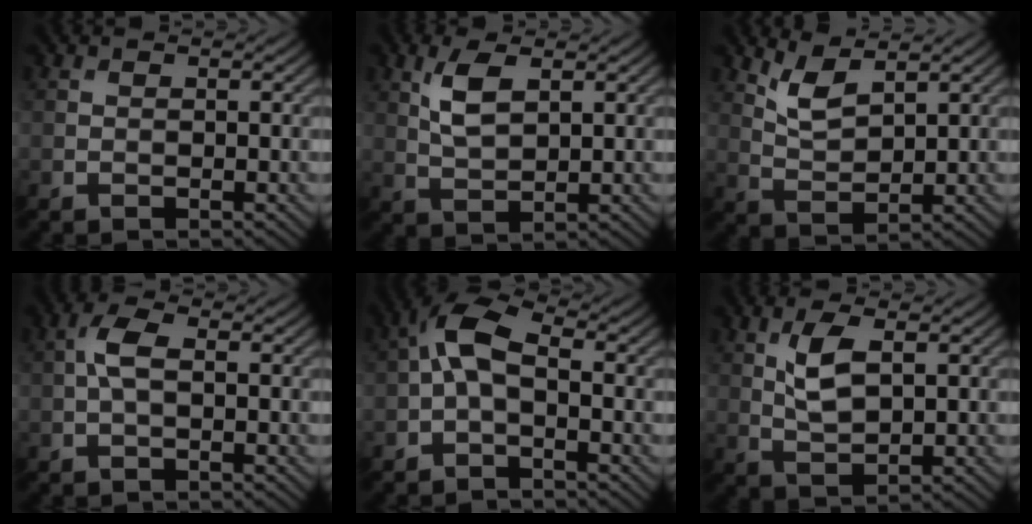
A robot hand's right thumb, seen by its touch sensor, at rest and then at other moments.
{"total": 4.5, "force": [1.9, 1.9, 3.6], "torque": [-0.086, 0.001, 0.040]}
{"total": 4.3, "force": [2.9, 1.4, 2.8], "torque": [-0.073, -0.006, 0.066]}
{"total": 2.9, "force": [0.1, 1.3, 2.6], "torque": [-0.059, 0.009, -0.004]}
{"total": 5.2, "force": [-0.4, 2.5, 4.5], "torque": [-0.099, 0.020, -0.018]}
{"total": 4.9, "force": [1.5, 2.1, 4.1], "torque": [-0.095, -0.001, 0.033]}